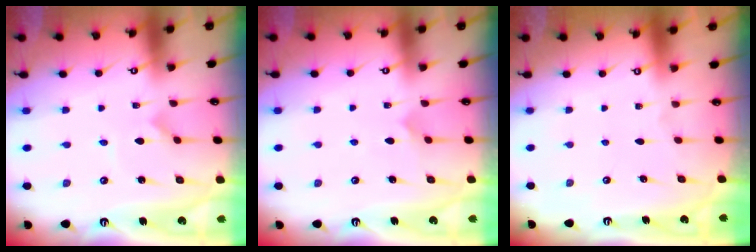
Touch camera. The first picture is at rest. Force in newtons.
{"total": 5.5, "press": 5.5, "slide": 0.5}
{"total": 0.0}